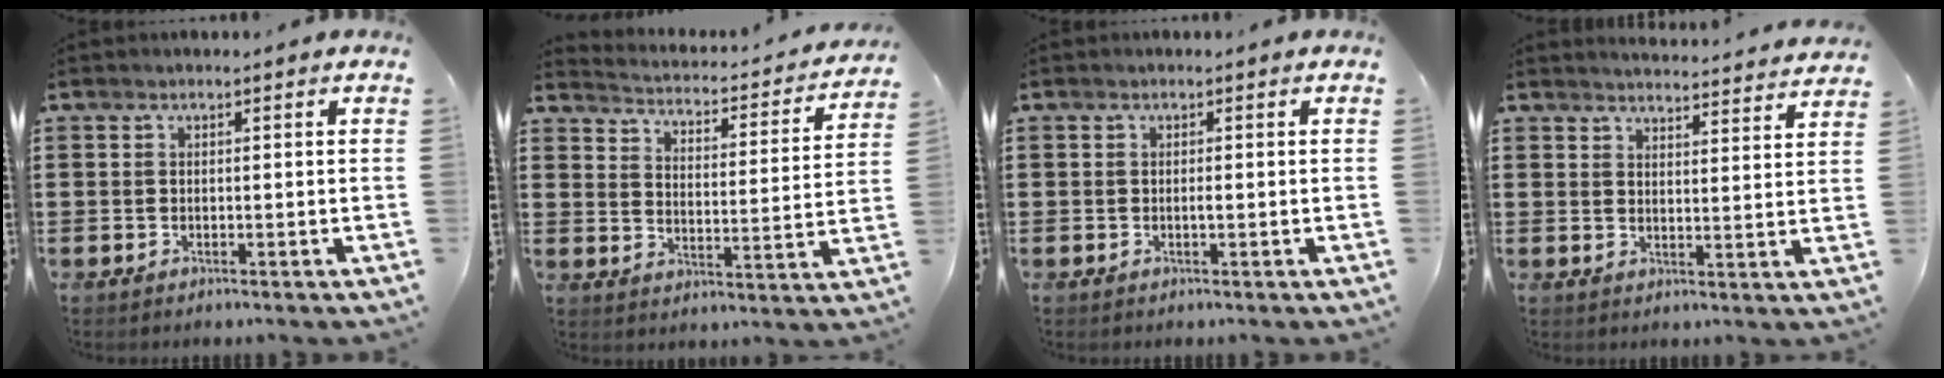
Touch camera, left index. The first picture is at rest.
{"total": 2.3, "force": [2.2, 0.1, 0.4], "torque": [-0.027, -0.027, 0.027]}
{"total": 0.6, "force": [0.0, 0.0, 0.6], "torque": [-0.010, -0.003, 0.001]}
{"total": 3.8, "force": [3.7, -0.5, 0.1], "torque": [-0.007, -0.032, 0.063]}